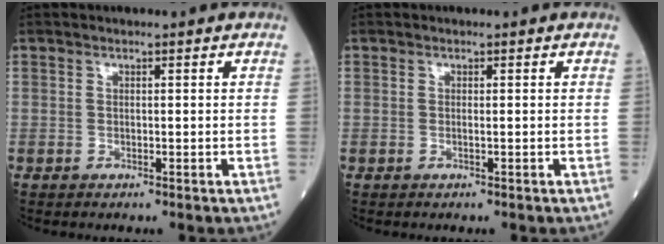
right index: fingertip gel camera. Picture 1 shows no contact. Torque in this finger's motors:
{"motor_torque": [0.07, 0.03, -0.01, -0.01]}